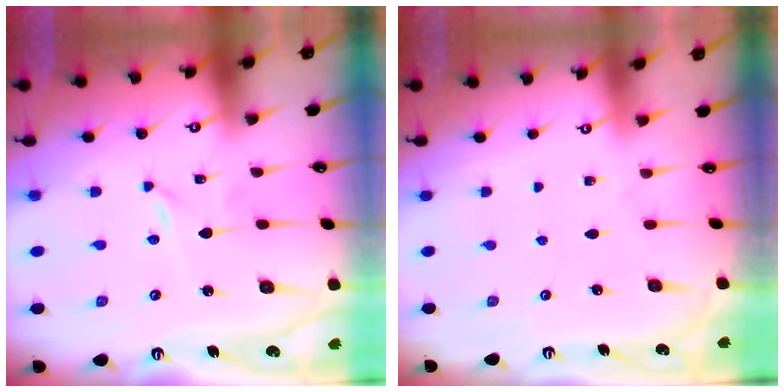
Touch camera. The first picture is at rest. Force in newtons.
{"total": 0.5, "press": 0.5, "slide": 0.1}